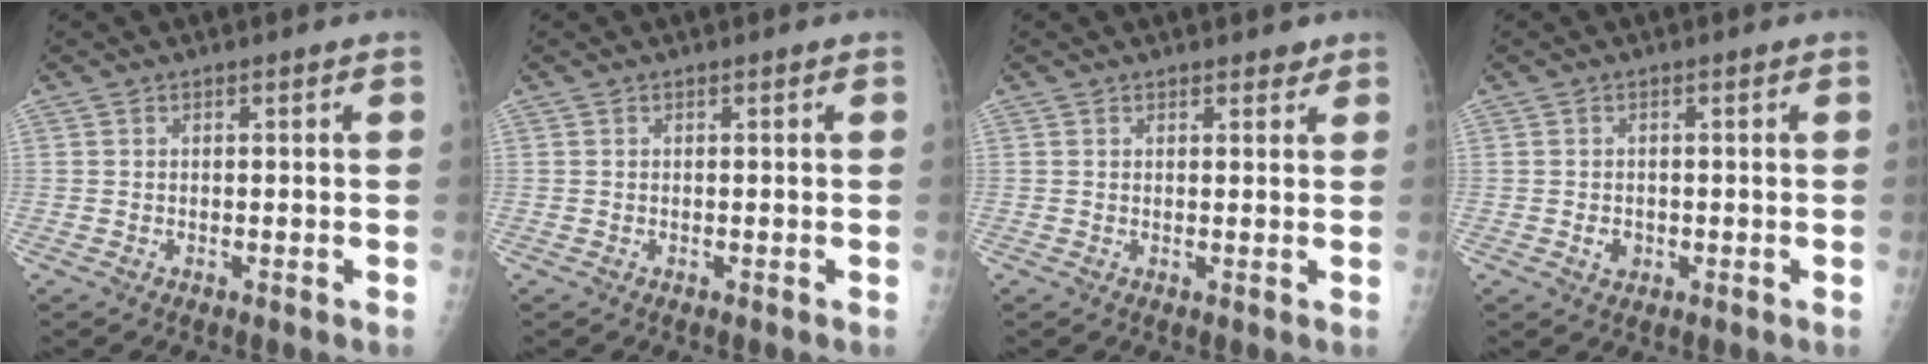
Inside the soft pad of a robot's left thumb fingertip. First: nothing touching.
{"total": 0.0}
{"total": 1.8, "force": [1.4, 0.9, 0.6], "torque": [0.005, -0.007, 0.014]}
{"total": 2.0, "force": [-0.4, 1.7, 1.0], "torque": [-0.007, 0.002, -0.002]}